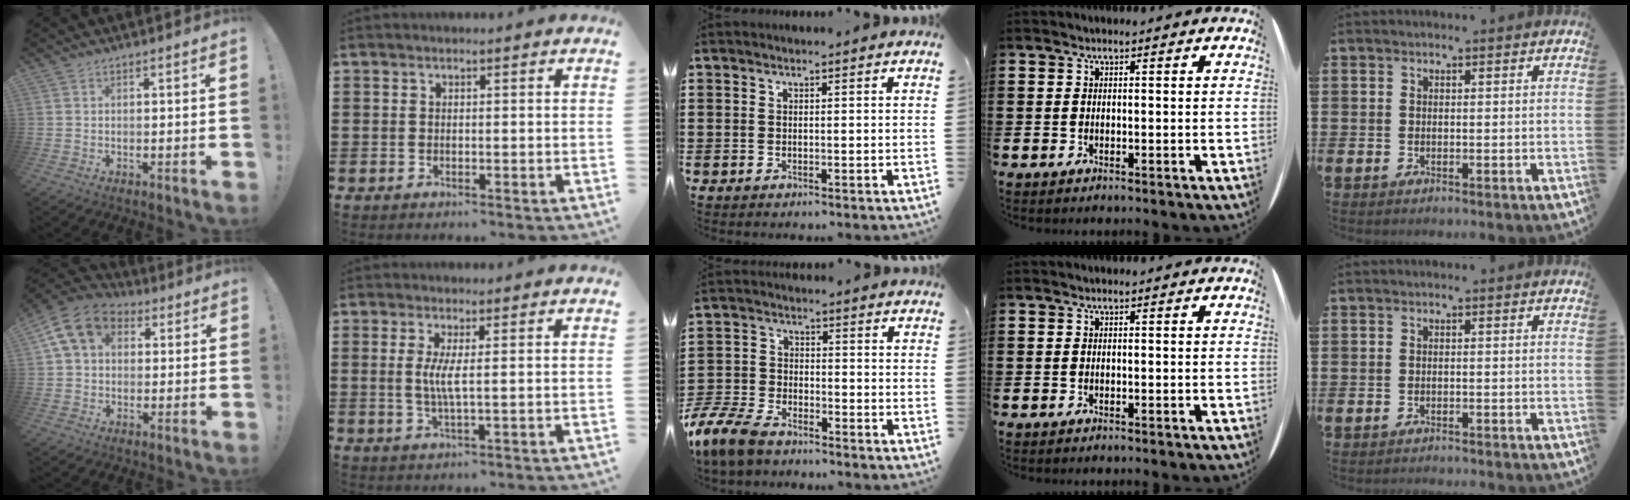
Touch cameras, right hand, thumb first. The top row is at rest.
{"thumb": {"total": 12.7, "force": [4.2, 9.4, 7.5], "torque": [-0.117, 0.001, 0.088]}, "index": {"total": 3.6, "force": [0.3, 0.0, 3.6], "torque": [-0.077, -0.008, 0.002]}, "middle": {"total": 7.9, "force": [-7.0, 2.5, 2.9], "torque": [-0.085, 0.008, -0.143]}, "little": {"total": 0.8, "force": [-0.8, -0.1, 0.0], "torque": [-0.001, 0.001, -0.016]}}